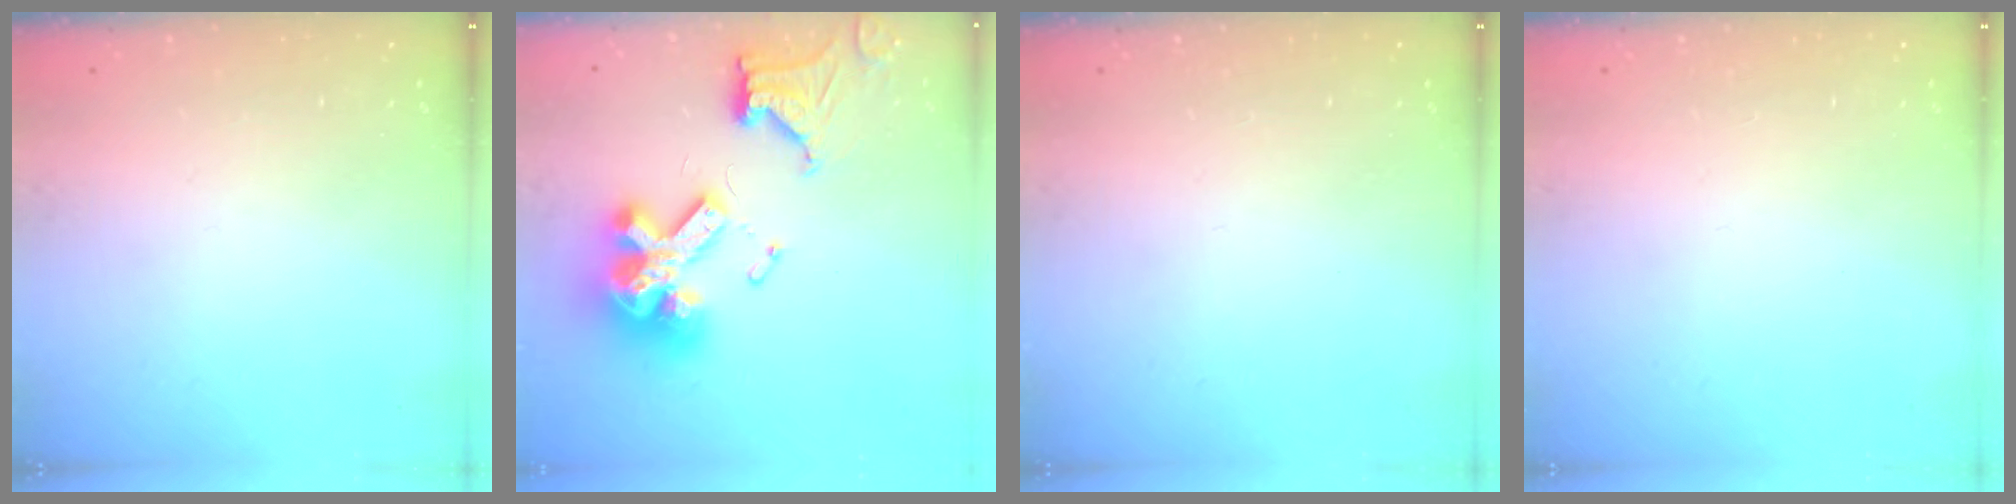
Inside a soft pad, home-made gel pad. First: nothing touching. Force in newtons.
{"total": 20.1, "press": 20.0, "slide": 2.1}
{"total": 0.0}
{"total": 0.0}